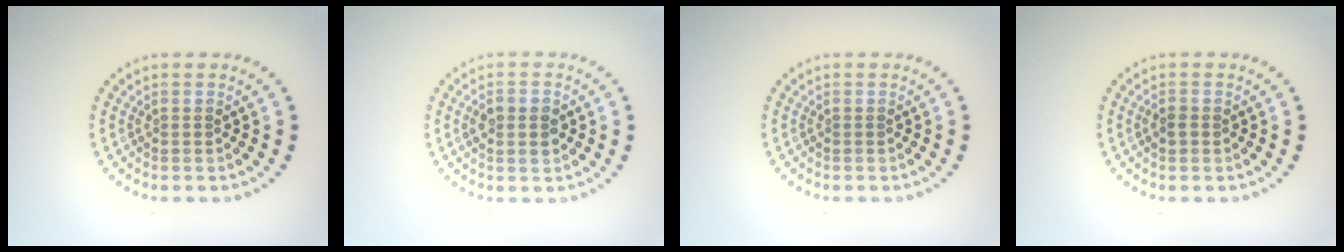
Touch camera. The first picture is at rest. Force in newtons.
{"total": 2.1, "press": 2.1, "slide": 0.1}
{"total": 0.0}
{"total": 1.0, "press": 1.0, "slide": 0.1}